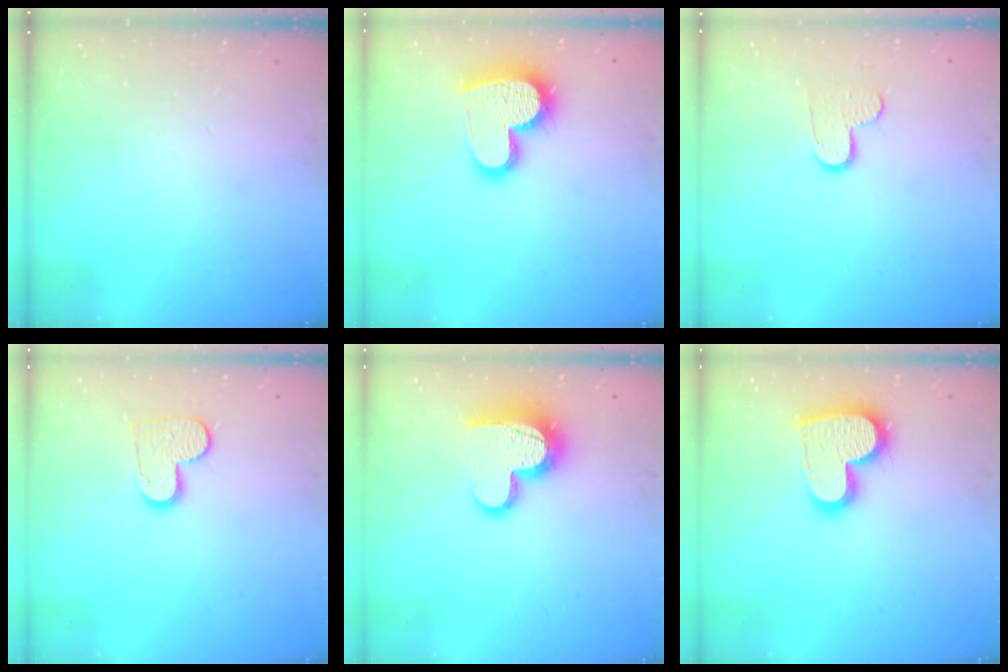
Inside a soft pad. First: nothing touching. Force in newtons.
{"total": 16.4, "press": 16.3, "slide": 1.2}
{"total": 8.3, "press": 8.3, "slide": 0.6}
{"total": 9.7, "press": 9.7, "slide": 0.5}
{"total": 14.7, "press": 14.6, "slide": 1.1}
{"total": 17.2, "press": 17.1, "slide": 1.2}